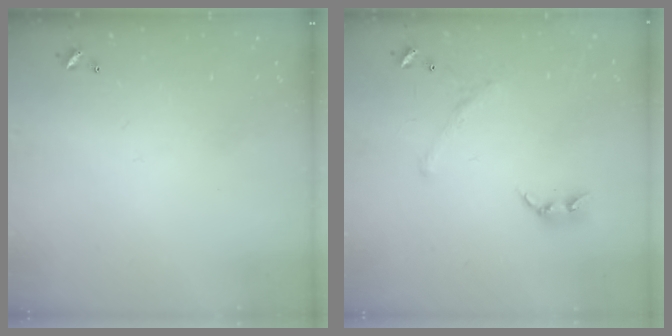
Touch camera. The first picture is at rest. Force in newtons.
{"total": 1.6, "press": 1.1, "slide": 1.1}